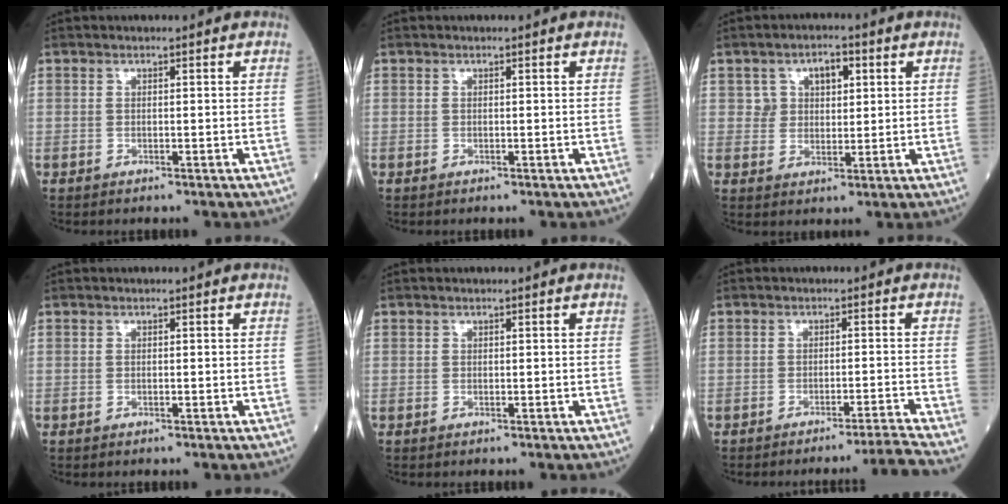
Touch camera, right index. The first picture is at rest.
{"total": 0.0}
{"total": 5.1, "force": [2.1, 3.4, 3.2], "torque": [-0.044, 0.010, 0.036]}
{"total": 0.0}
{"total": 0.0}
{"total": 6.2, "force": [-5.2, -3.3, 0.9], "torque": [-0.003, -0.002, -0.075]}